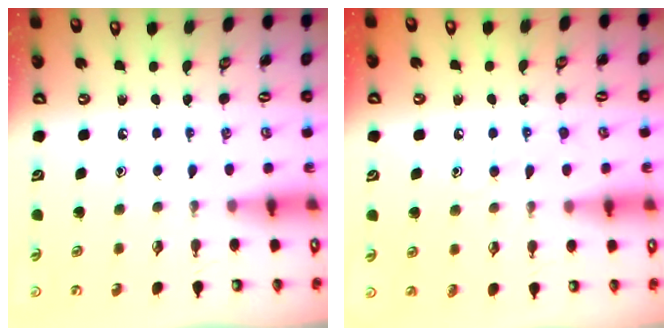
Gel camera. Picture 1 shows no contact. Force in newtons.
{"total": 7.8, "press": 7.8, "slide": 0.7}